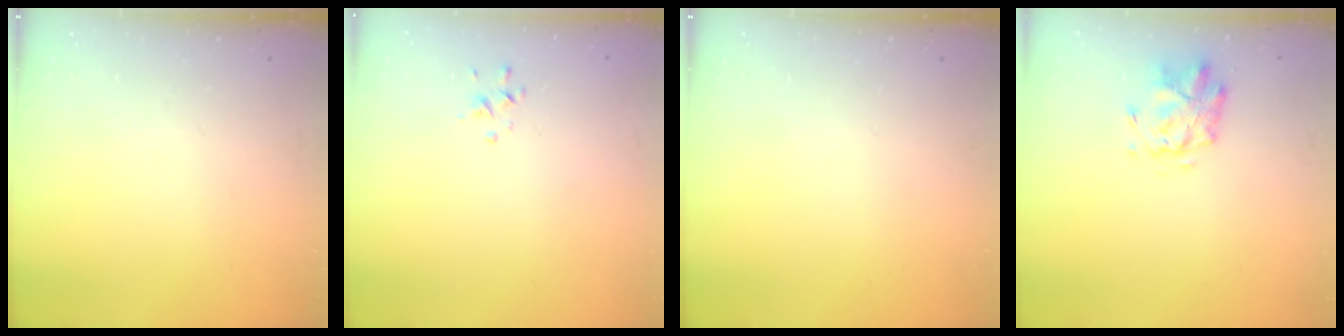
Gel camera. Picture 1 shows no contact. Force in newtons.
{"total": 0.6, "press": 0.3, "slide": 0.5}
{"total": 0.0}
{"total": 2.8, "press": 2.4, "slide": 1.4}